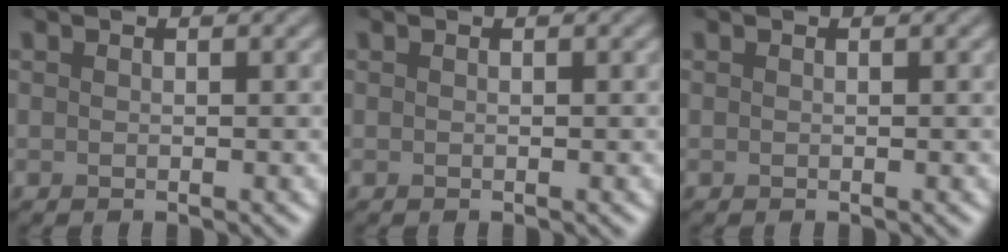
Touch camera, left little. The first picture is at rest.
{"total": 0.0}
{"total": 0.0}